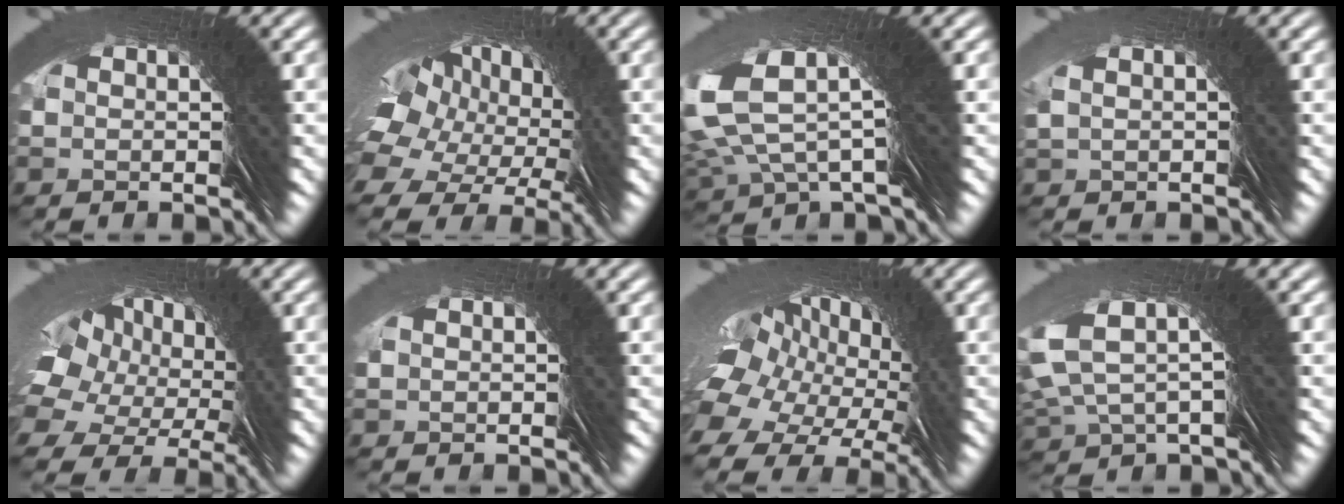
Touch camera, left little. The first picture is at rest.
{"total": 6.7, "force": [2.0, 5.1, 3.8], "torque": [-0.044, 0.006, 0.018]}
{"total": 3.3, "force": [1.7, 0.5, 2.7], "torque": [-0.074, 0.025, 0.020]}
{"total": 1.6, "force": [0.9, -1.2, -0.5], "torque": [0.010, 0.012, 0.011]}
{"total": 5.9, "force": [2.3, 4.4, 3.3], "torque": [-0.040, 0.018, 0.019]}
{"total": 0.6, "force": [0.2, -0.2, -0.6], "torque": [0.009, 0.001, 0.002]}
{"total": 7.7, "force": [2.1, 6.1, 4.3], "torque": [-0.049, 0.010, 0.016]}
{"total": 3.1, "force": [2.7, 0.3, 1.5], "torque": [-0.039, 0.028, 0.031]}